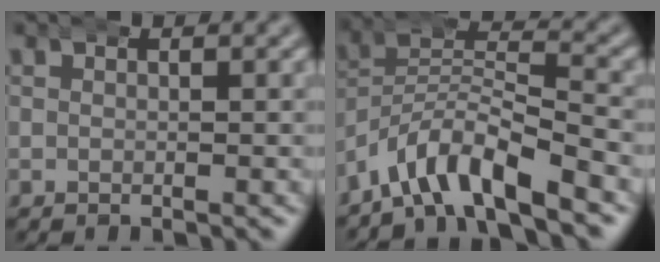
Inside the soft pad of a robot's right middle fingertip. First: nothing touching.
{"total": 8.2, "force": [-4.0, 5.4, 4.6], "torque": [-0.096, -0.022, -0.066]}